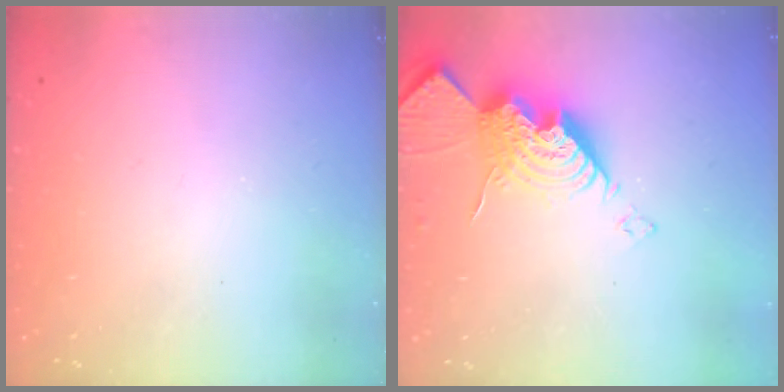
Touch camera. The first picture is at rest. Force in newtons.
{"total": 14.5, "press": 14.4, "slide": 1.2}